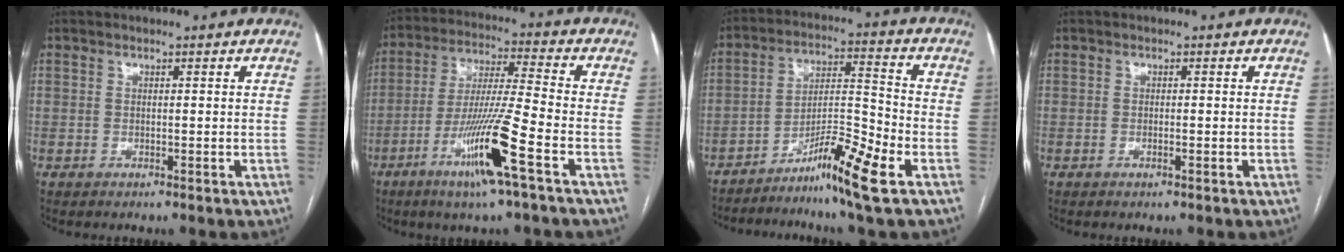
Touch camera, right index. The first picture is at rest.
{"total": 13.5, "force": [-6.3, -0.9, 11.9], "torque": [-0.234, -0.019, -0.120]}
{"total": 12.6, "force": [-7.4, -0.3, 10.2], "torque": [-0.185, -0.009, -0.126]}
{"total": 0.7, "force": [-0.3, 0.0, 0.6], "torque": [-0.014, -0.001, -0.004]}